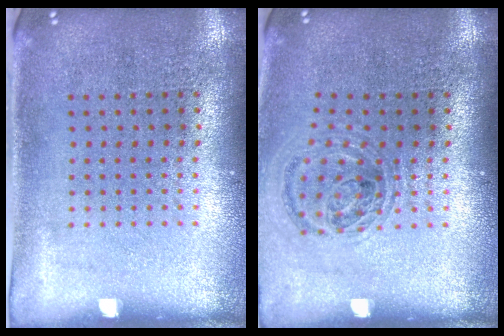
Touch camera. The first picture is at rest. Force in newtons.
{"total": 0.9, "press": 0.9, "slide": 0.2}